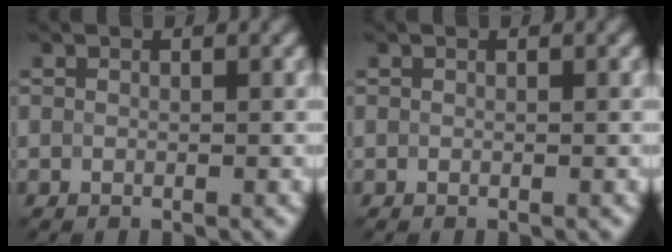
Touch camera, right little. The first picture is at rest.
{"total": 0.0}